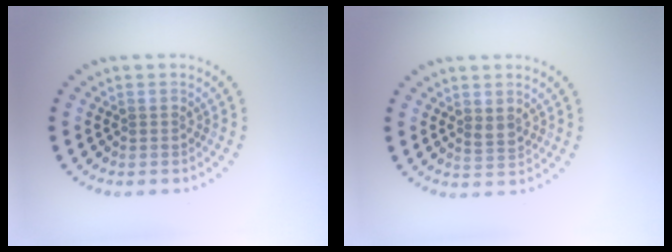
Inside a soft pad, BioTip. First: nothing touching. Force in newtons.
{"total": 1.2, "press": 1.1, "slide": 0.4}